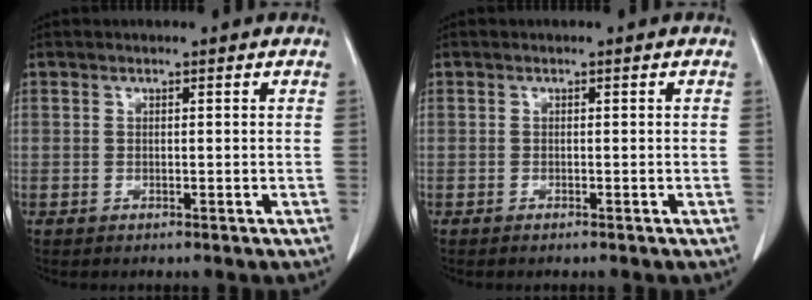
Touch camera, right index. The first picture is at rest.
{"total": 0.9, "force": [-0.7, 0.0, 0.5], "torque": [-0.013, -0.001, -0.008]}